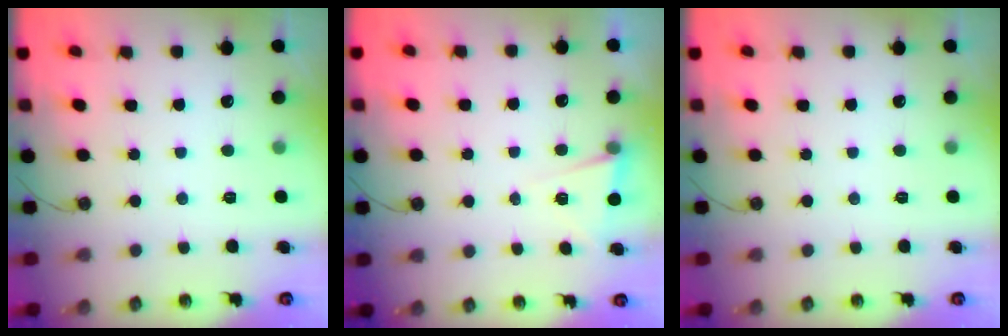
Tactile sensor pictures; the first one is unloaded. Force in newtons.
{"total": 4.6, "press": 2.9, "slide": 3.5}
{"total": 0.0}